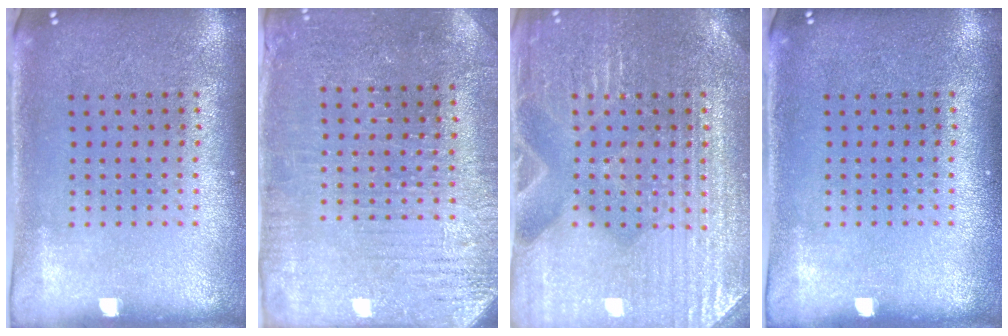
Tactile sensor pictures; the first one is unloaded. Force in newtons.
{"total": 3.0, "press": 2.9, "slide": 0.6}
{"total": 4.0, "press": 3.8, "slide": 1.0}
{"total": 0.0}